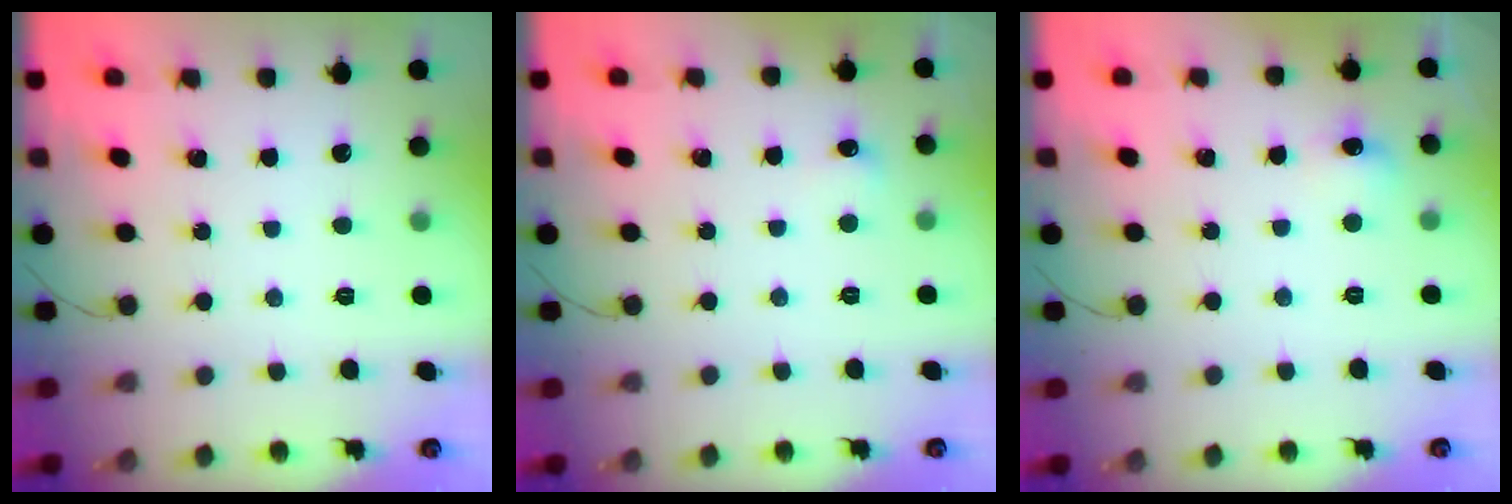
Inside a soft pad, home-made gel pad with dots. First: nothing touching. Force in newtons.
{"total": 4.1, "press": 4.0, "slide": 1.1}
{"total": 5.8, "press": 5.6, "slide": 1.7}